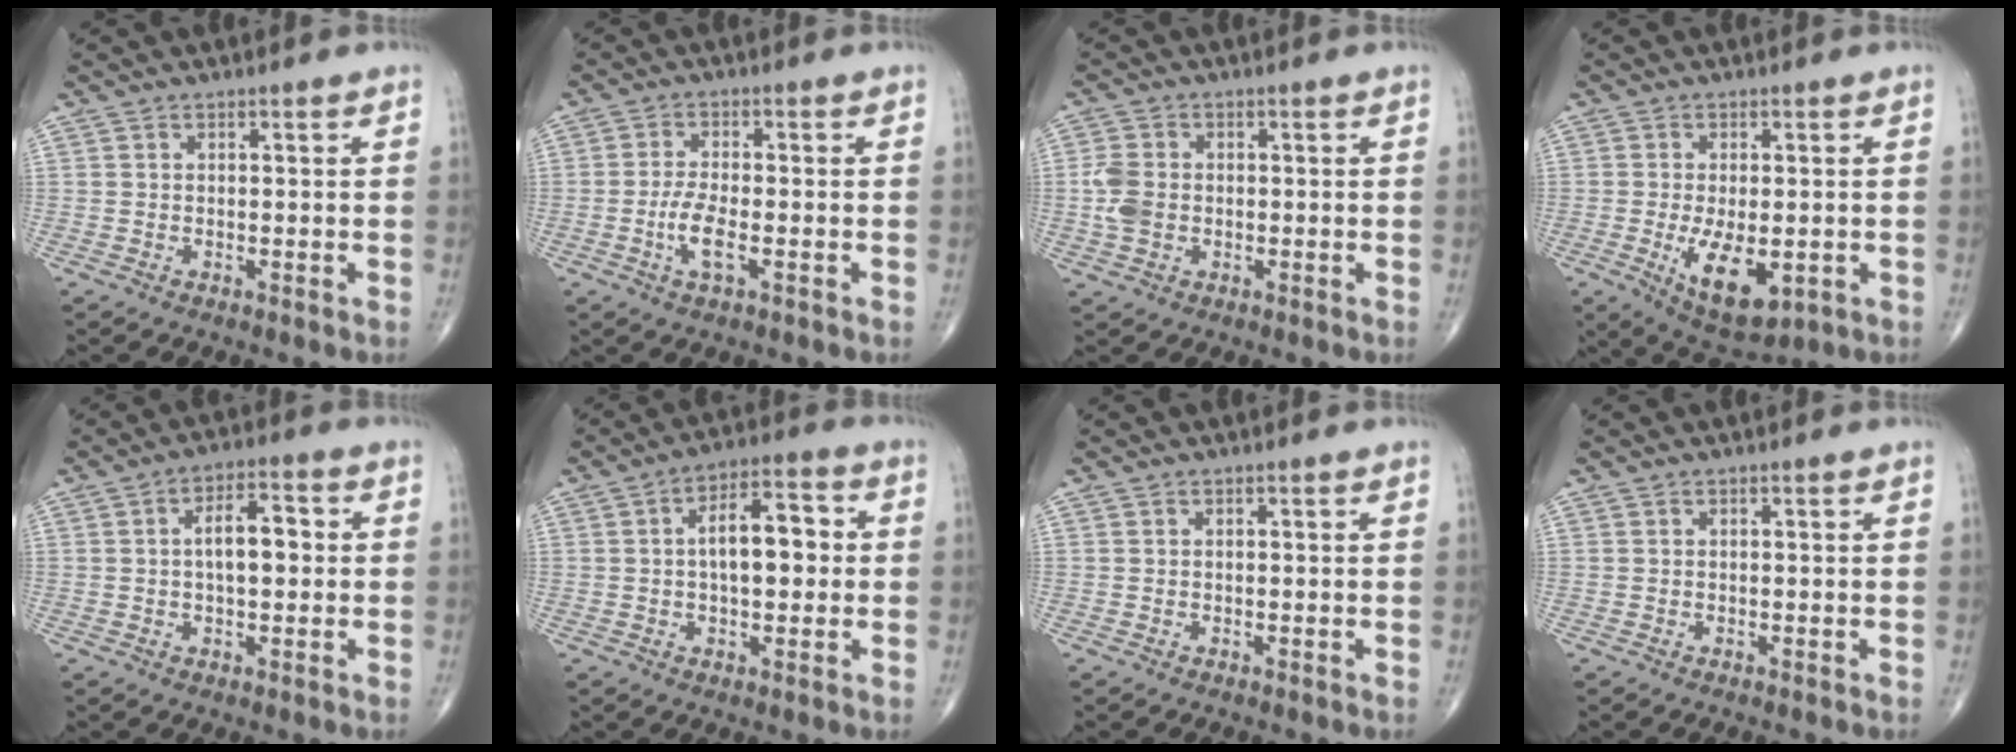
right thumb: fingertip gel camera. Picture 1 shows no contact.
{"total": 5.2, "force": [-1.6, 1.7, 4.6], "torque": [-0.096, 0.004, -0.031]}
{"total": 5.1, "force": [-0.5, 3.7, 3.5], "torque": [-0.080, 0.008, -0.010]}
{"total": 10.5, "force": [-2.5, 5.1, 8.9], "torque": [-0.135, -0.015, -0.026]}
{"total": 7.5, "force": [0.5, 3.6, 6.5], "torque": [-0.093, 0.017, 0.001]}
{"total": 10.6, "force": [0.7, 5.2, 9.2], "torque": [-0.125, 0.024, 0.006]}
{"total": 0.0}
{"total": 0.0}